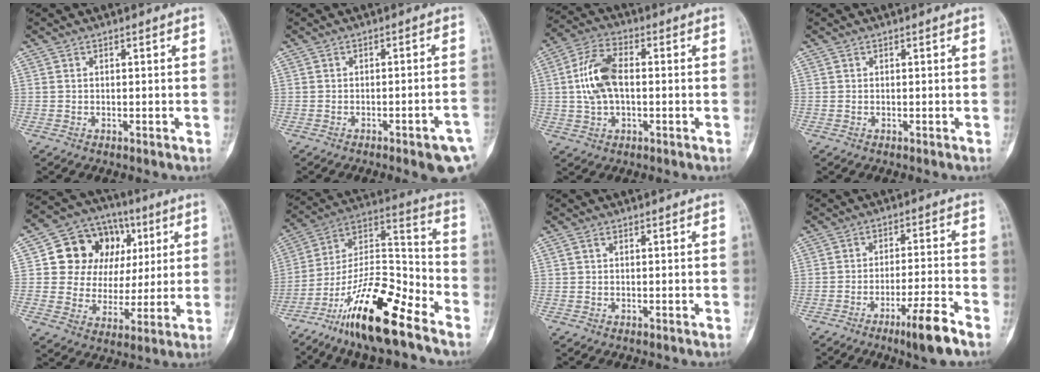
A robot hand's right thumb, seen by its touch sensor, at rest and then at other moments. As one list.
[{"total": 7.9, "force": [-4.2, 1.5, 6.5], "torque": [-0.071, 0.020, -0.047]}, {"total": 10.1, "force": [0.3, 5.5, 8.5], "torque": [-0.177, 0.021, 0.003]}, {"total": 0.0}, {"total": 16.5, "force": [4.2, 13.9, 7.9], "torque": [-0.069, 0.018, 0.078]}, {"total": 20.9, "force": [-13.7, 5.4, 14.9], "torque": [-0.269, 0.082, -0.244]}, {"total": 0.6, "force": [0.2, 0.4, 0.5], "torque": [-0.013, 0.006, 0.003]}, {"total": 8.5, "force": [-5.6, 0.6, 6.5], "torque": [-0.110, 0.024, -0.091]}]